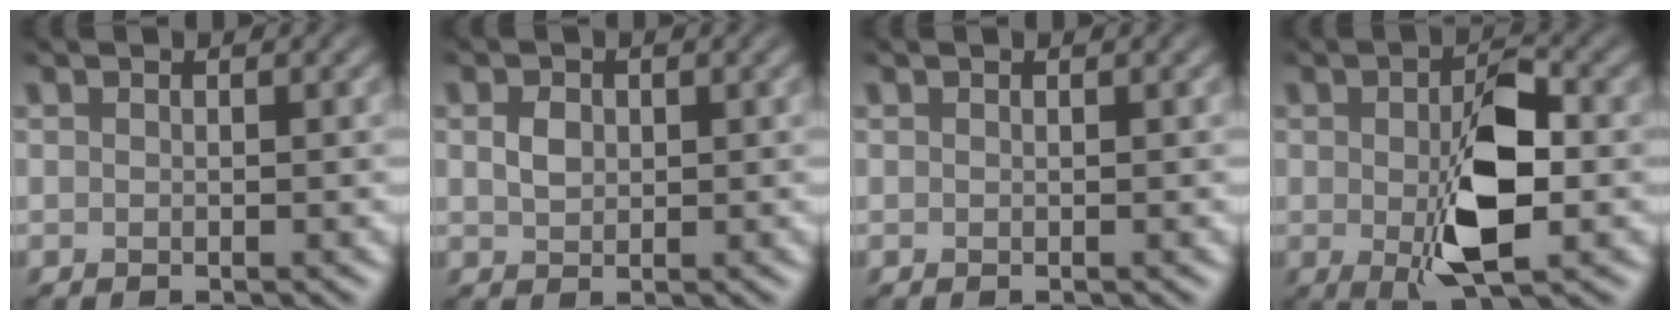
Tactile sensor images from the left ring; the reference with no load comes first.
{"total": 1.4, "force": [0.2, 1.2, 0.8], "torque": [-0.021, 0.002, 0.003]}
{"total": 0.0}
{"total": 7.4, "force": [-1.1, 3.4, 6.4], "torque": [-0.120, -0.006, -0.016]}